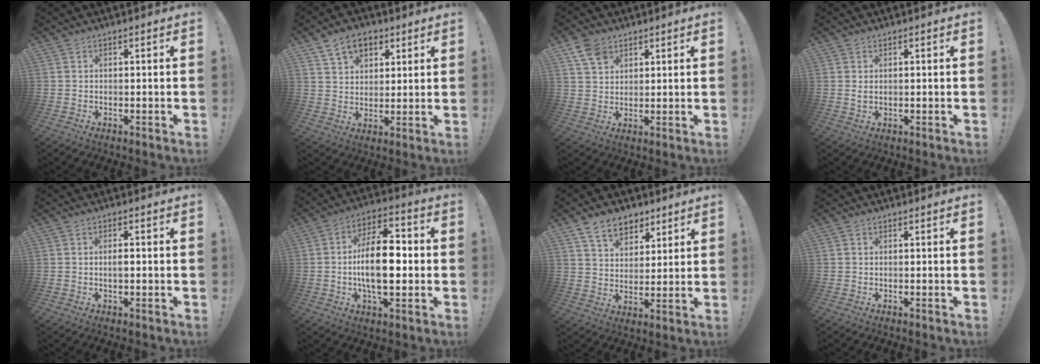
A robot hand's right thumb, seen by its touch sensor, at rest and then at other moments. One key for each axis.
{"total": 9.5, "fx": 5.5, "fy": 6.5, "fz": 4.3, "tx": -0.059, "ty": -0.019, "tz": 0.105}
{"total": 6.5, "fx": 4.1, "fy": 4.5, "fz": 2.4, "tx": -0.045, "ty": -0.012, "tz": 0.080}
{"total": 1.2, "fx": 0.6, "fy": 0.5, "fz": 0.9, "tx": -0.012, "ty": -0.002, "tz": 0.010}
{"total": 2.1, "fx": -0.5, "fy": 0.7, "fz": 1.9, "tx": -0.029, "ty": 0.001, "tz": -0.011}
{"total": 16.4, "fx": -1.7, "fy": 8.0, "fz": 14.2, "tx": -0.255, "ty": 0.007, "tz": -0.038}
{"total": 10.4, "fx": 6.6, "fy": 6.9, "fz": 4.1, "tx": -0.061, "ty": -0.033, "tz": 0.129}
{"total": 0.0}